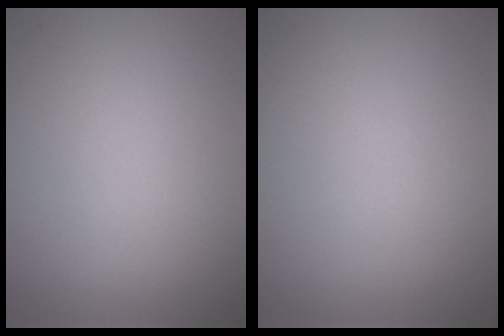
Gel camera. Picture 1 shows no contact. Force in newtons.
{"total": 0.0}